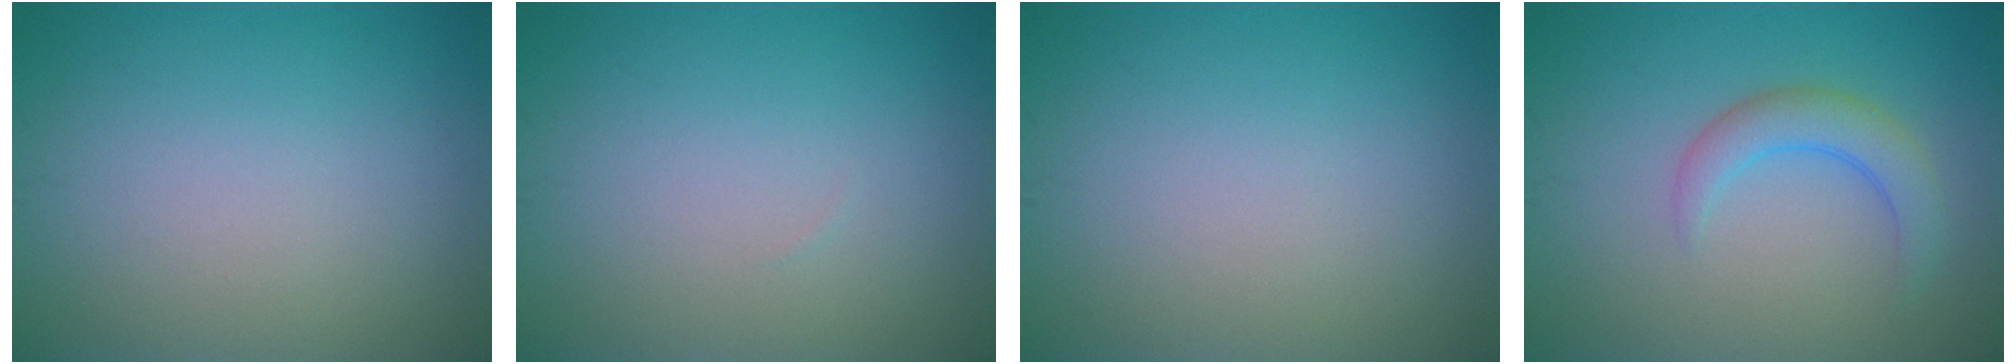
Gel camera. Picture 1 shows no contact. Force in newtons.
{"total": 0.0}
{"total": 0.0}
{"total": 2.9, "press": 2.9, "slide": 0.3}